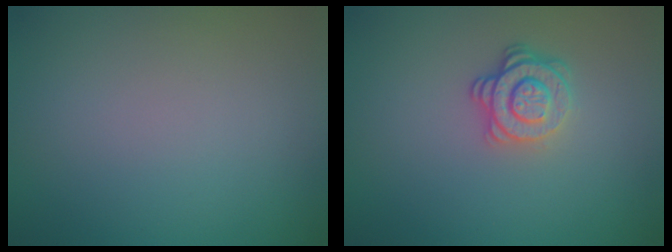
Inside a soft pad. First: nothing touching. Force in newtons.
{"total": 2.9, "press": 2.5, "slide": 1.6}